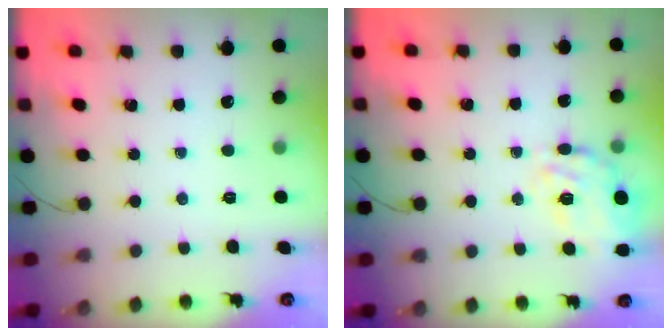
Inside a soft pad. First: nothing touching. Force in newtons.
{"total": 12.7, "press": 12.3, "slide": 3.2}